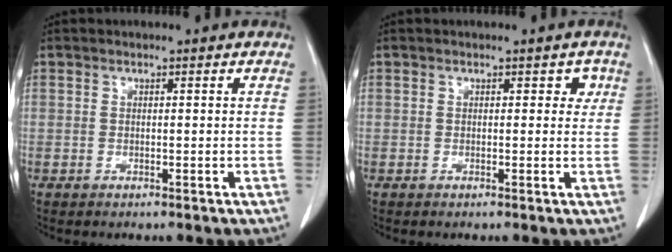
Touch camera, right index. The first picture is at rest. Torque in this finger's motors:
{"motor_torque": [0.04, 0.04, 0.00, 0.00]}